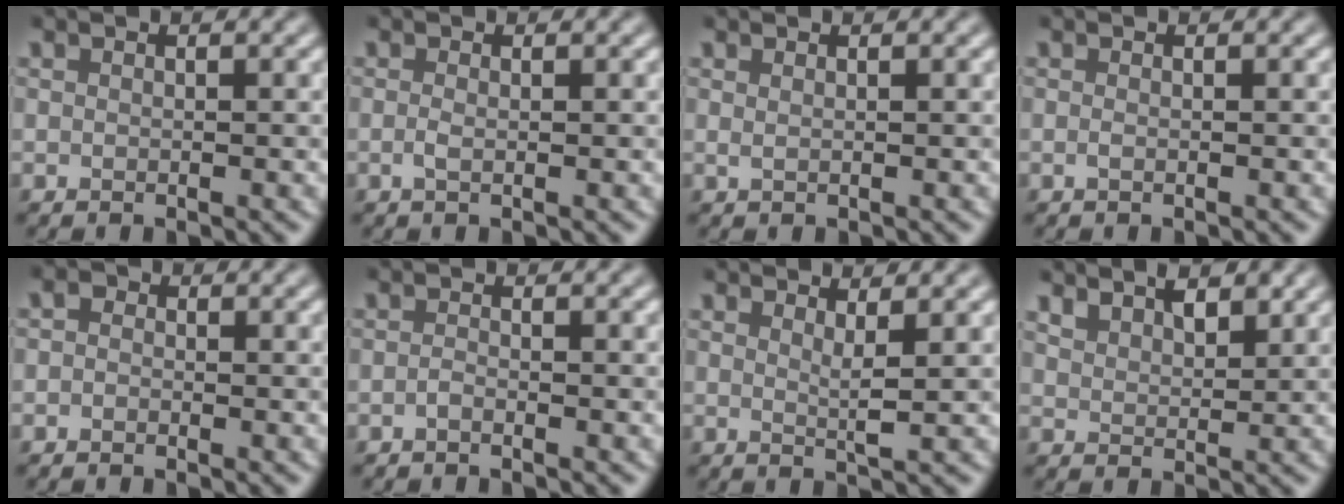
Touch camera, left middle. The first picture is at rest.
{"total": 0.8, "force": [-0.1, 0.2, 0.8], "torque": [-0.017, -0.004, -0.003]}
{"total": 0.8, "force": [0.4, 0.3, 0.5], "torque": [-0.007, -0.001, 0.003]}
{"total": 0.5, "force": [-0.1, 0.2, 0.5], "torque": [-0.010, -0.001, -0.003]}
{"total": 0.8, "force": [-0.3, 0.7, 0.3], "torque": [-0.007, -0.004, -0.013]}
{"total": 0.6, "force": [-0.5, 0.1, 0.4], "torque": [-0.009, -0.001, -0.010]}
{"total": 1.7, "force": [1.0, 0.3, 1.4], "torque": [-0.019, -0.005, 0.013]}
{"total": 2.9, "force": [2.3, 1.2, 1.3], "torque": [-0.023, 0.001, 0.041]}